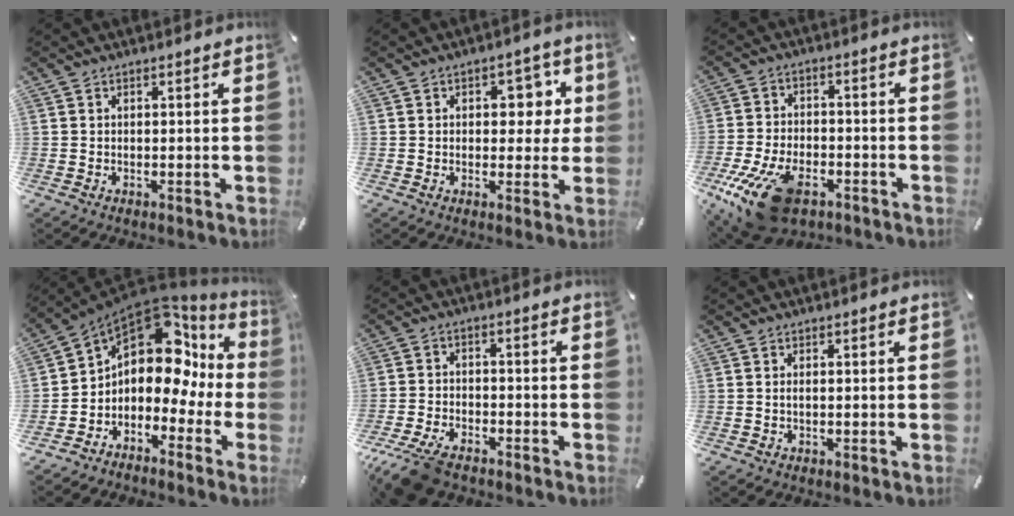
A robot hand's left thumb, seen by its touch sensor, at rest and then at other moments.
{"total": 7.2, "force": [1.7, 5.2, 4.7], "torque": [-0.047, -0.003, 0.020]}
{"total": 16.7, "force": [-9.1, 8.9, 10.9], "torque": [-0.219, 0.041, -0.151]}
{"total": 11.5, "force": [4.7, 7.6, 7.2], "torque": [-0.120, -0.047, 0.075]}
{"total": 8.3, "force": [-6.3, 3.6, 4.1], "torque": [-0.092, 0.023, -0.120]}
{"total": 0.8, "force": [0.0, 0.1, 0.8], "torque": [-0.016, -0.001, 0.000]}